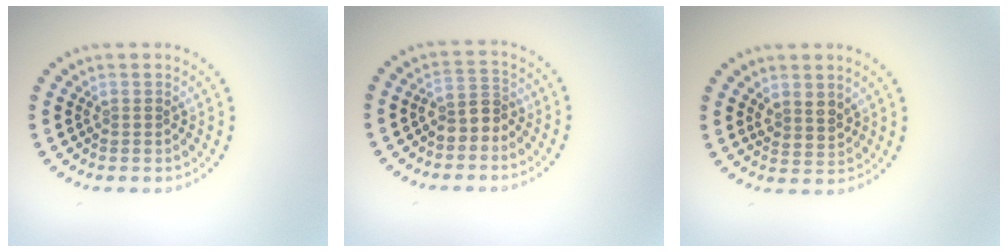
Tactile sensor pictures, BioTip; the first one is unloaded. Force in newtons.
{"total": 2.1, "press": 1.8, "slide": 1.0}
{"total": 1.9, "press": 1.6, "slide": 1.0}